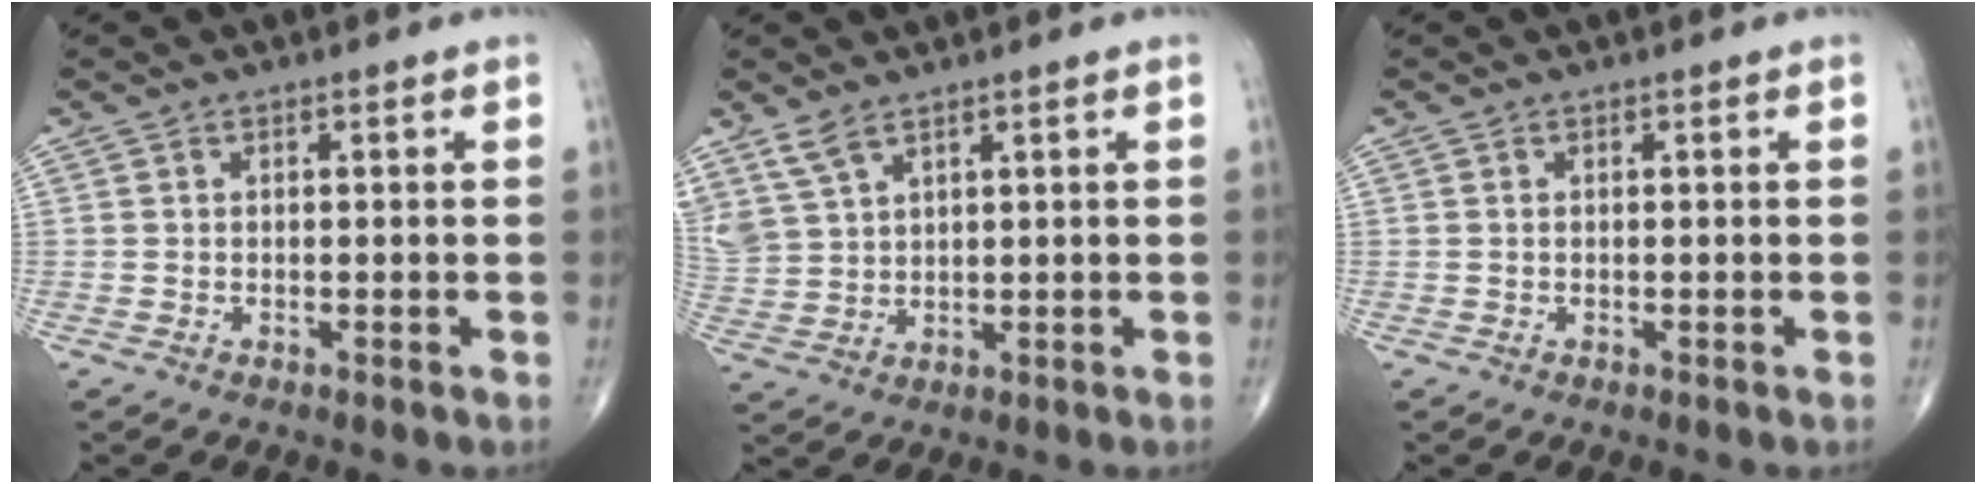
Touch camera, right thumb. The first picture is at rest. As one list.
[{"total": 5.6, "force": [4.1, 2.4, 3.0], "torque": [-0.064, -0.010, 0.097]}, {"total": 0.0}]